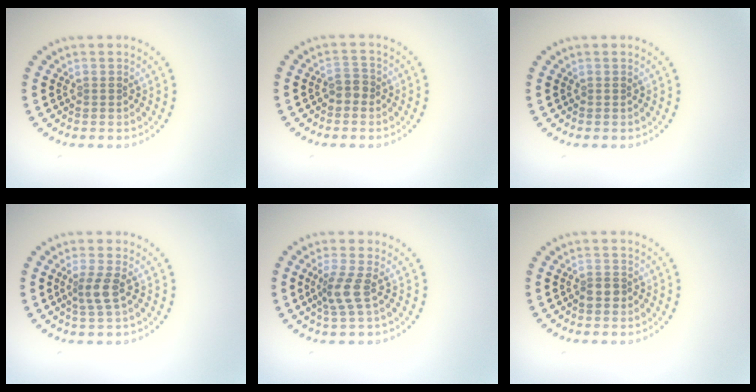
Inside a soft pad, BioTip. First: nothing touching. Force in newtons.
{"total": 1.5, "press": 1.4, "slide": 0.6}
{"total": 0.0}
{"total": 2.1, "press": 1.7, "slide": 1.3}
{"total": 2.4, "press": 1.8, "slide": 1.6}
{"total": 1.4, "press": 1.3, "slide": 0.7}